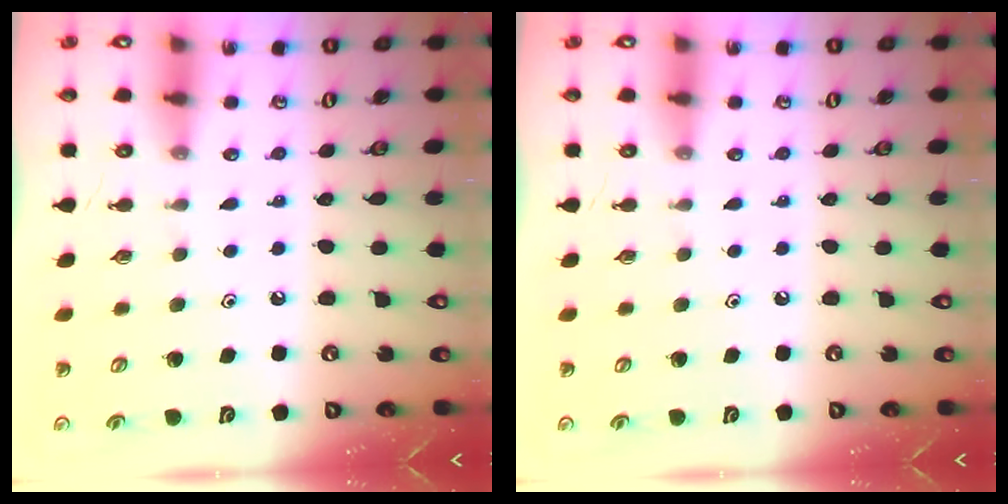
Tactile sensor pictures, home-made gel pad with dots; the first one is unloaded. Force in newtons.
{"total": 0.0}